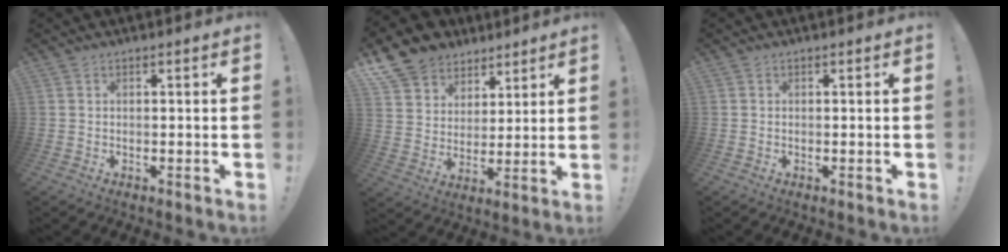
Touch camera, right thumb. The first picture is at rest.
{"total": 11.7, "force": [7.8, 8.3, 2.5], "torque": [-0.042, -0.057, 0.156]}
{"total": 0.0}